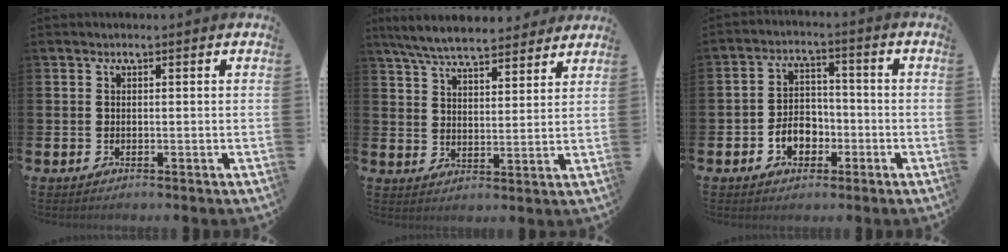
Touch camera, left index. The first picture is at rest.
{"total": 7.2, "force": [6.7, 1.3, 2.1], "torque": [-0.073, -0.028, 0.122]}
{"total": 4.6, "force": [-1.9, 3.5, 2.2], "torque": [-0.031, 0.002, -0.044]}